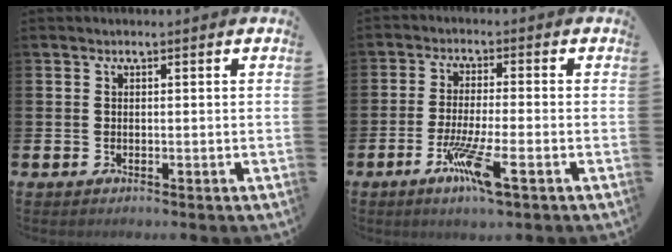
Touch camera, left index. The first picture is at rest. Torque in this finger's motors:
{"motor_torque": [1.61, 0.53, 0.86, 0.16]}